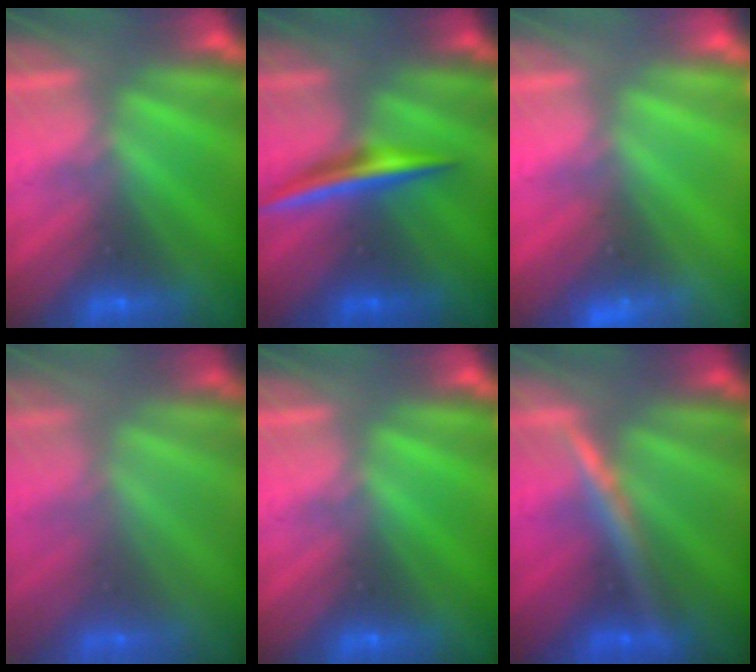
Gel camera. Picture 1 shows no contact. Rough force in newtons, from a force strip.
{"total": 1.9}
{"total": 2.3}
{"total": 1.7}
{"total": 0.0}
{"total": 2.5}